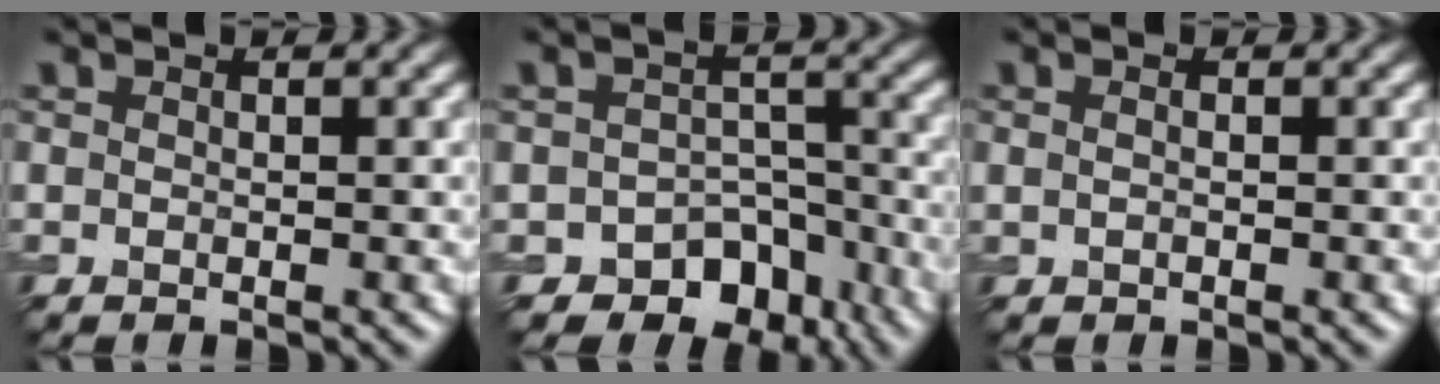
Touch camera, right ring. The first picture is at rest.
{"total": 7.6, "force": [-5.2, 4.9, 2.4], "torque": [-0.004, 0.000, -0.070]}
{"total": 0.5, "force": [0.2, 0.2, 0.4], "torque": [-0.011, -0.004, 0.001]}